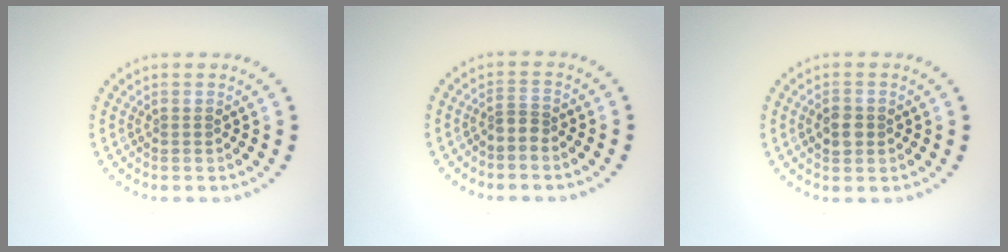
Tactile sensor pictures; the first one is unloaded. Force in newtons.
{"total": 1.3, "press": 0.9, "slide": 0.9}
{"total": 1.9, "press": 1.8, "slide": 0.3}